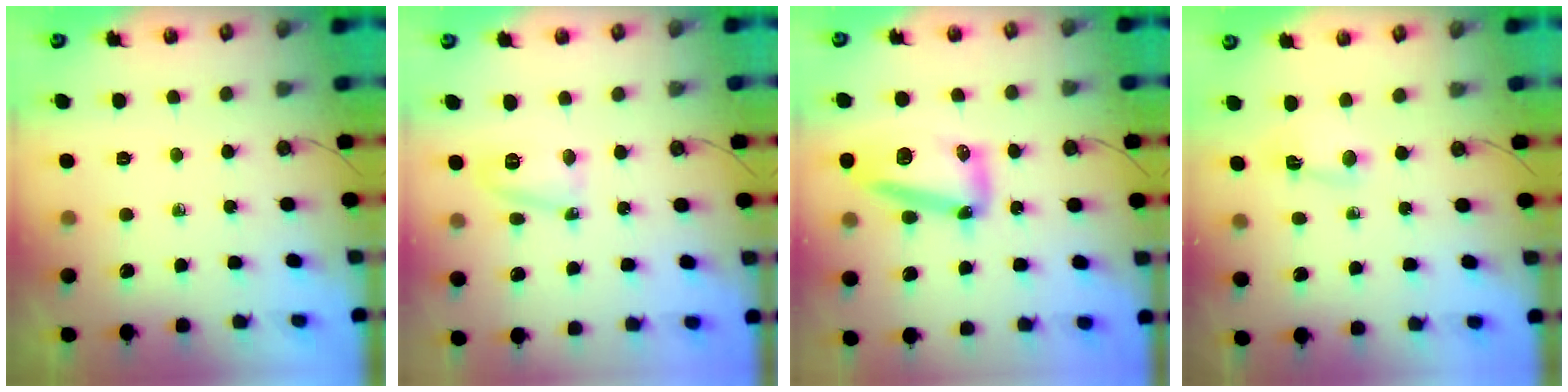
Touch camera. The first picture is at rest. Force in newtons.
{"total": 7.2, "press": 7.0, "slide": 1.7}
{"total": 13.7, "press": 13.7, "slide": 1.2}
{"total": 1.5, "press": 1.4, "slide": 0.4}